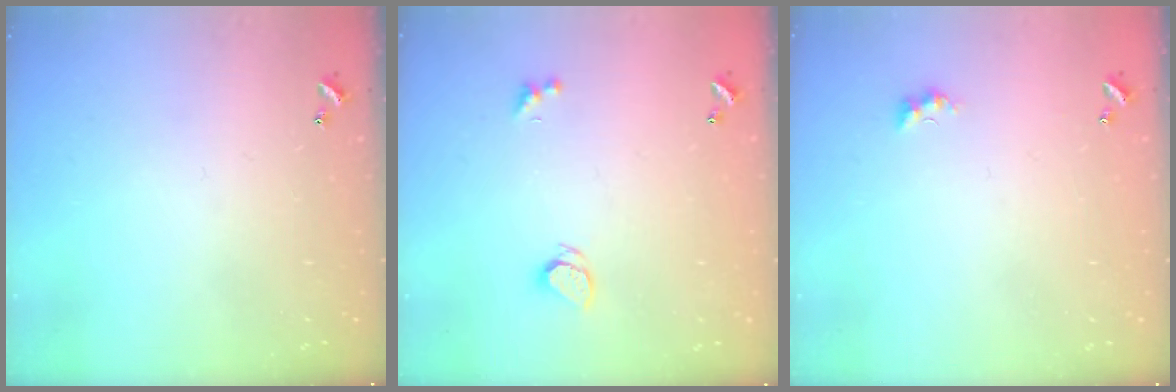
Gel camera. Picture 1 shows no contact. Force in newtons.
{"total": 1.8, "press": 1.7, "slide": 0.3}
{"total": 1.6, "press": 1.5, "slide": 0.6}